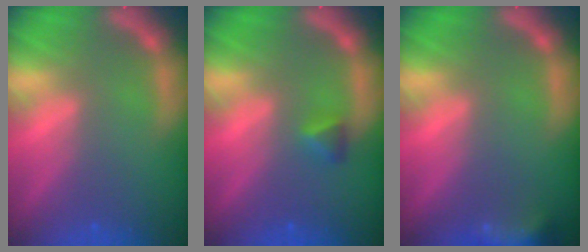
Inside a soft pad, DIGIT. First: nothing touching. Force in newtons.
{"total": 1.4}
{"total": 5.9}